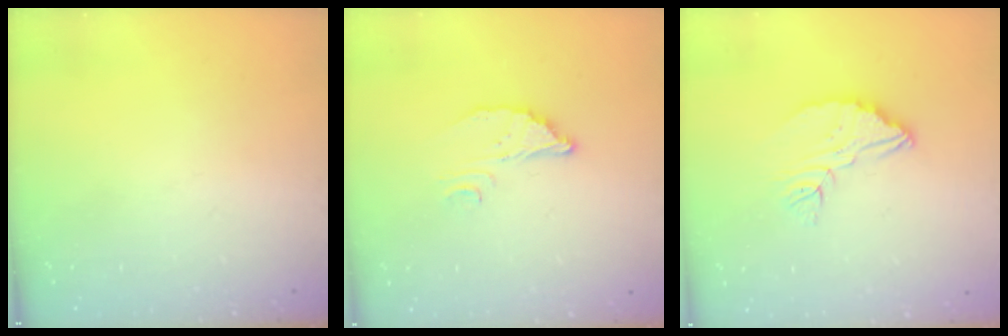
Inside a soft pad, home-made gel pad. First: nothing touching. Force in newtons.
{"total": 4.1, "press": 4.1, "slide": 0.1}
{"total": 8.5, "press": 8.5, "slide": 0.5}